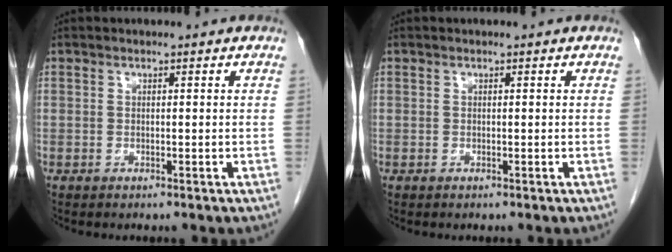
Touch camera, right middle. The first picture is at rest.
{"total": 0.0}